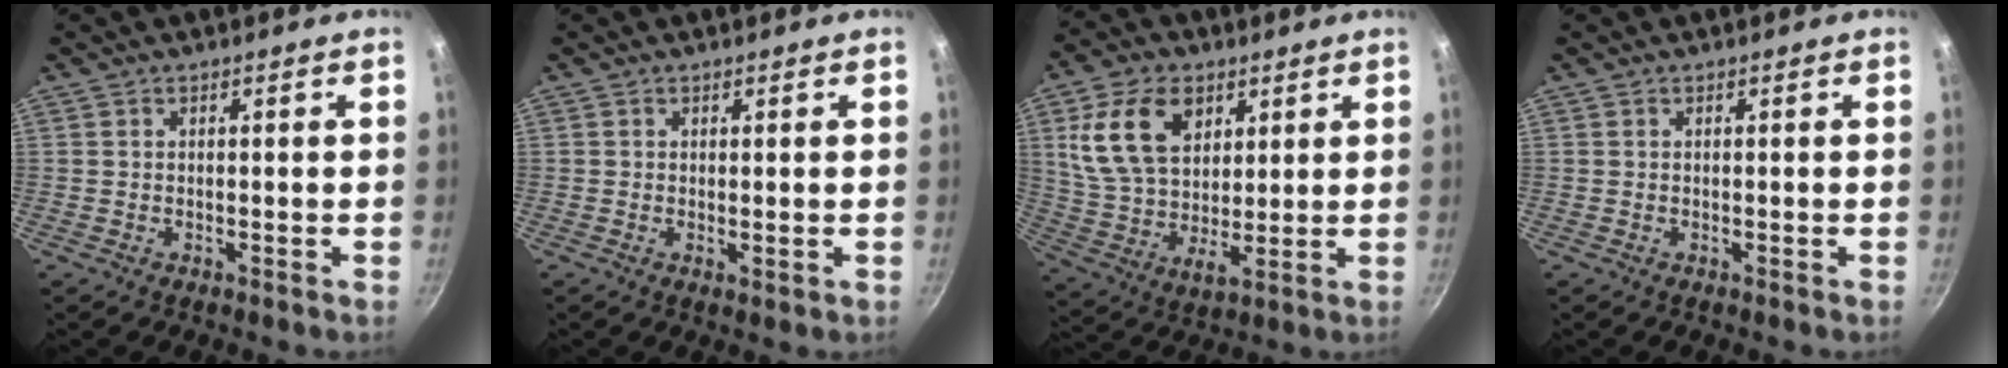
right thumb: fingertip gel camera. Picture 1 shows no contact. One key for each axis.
{"total": 0.9, "fx": 0.2, "fy": 0.4, "fz": 0.8, "tx": -0.014, "ty": -0.006, "tz": 0.001}
{"total": 15.6, "fx": 6.0, "fy": 10.0, "fz": 10.4, "tx": -0.173, "ty": -0.014, "tz": 0.116}
{"total": 0.0}